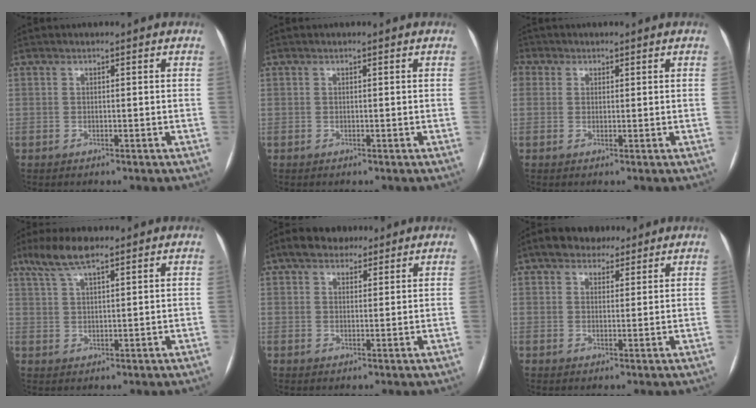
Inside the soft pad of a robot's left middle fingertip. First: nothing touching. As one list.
[{"total": 0.0}, {"total": 3.6, "force": [1.3, 3.2, 1.1], "torque": [-0.027, 0.016, 0.025]}, {"total": 6.1, "force": [4.4, 1.1, 4.1], "torque": [-0.089, 0.017, 0.085]}, {"total": 5.6, "force": [4.1, 3.0, 2.3], "torque": [-0.042, 0.023, 0.071]}, {"total": 5.5, "force": [4.0, 3.1, 2.0], "torque": [-0.030, 0.020, 0.067]}]